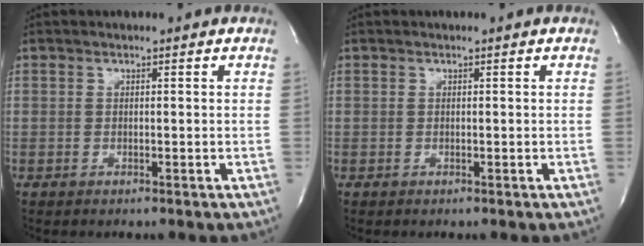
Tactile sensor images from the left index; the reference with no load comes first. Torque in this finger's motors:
{"motor_torque": [0.00, 0.00, 0.00, 0.00]}